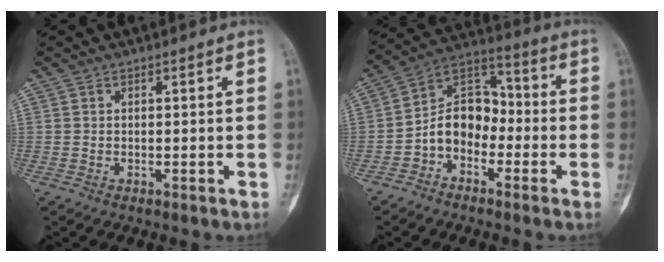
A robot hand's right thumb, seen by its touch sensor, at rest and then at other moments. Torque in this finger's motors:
{"motor_torque": [1.20, 1.15, 0.54, -0.61, 0.05]}